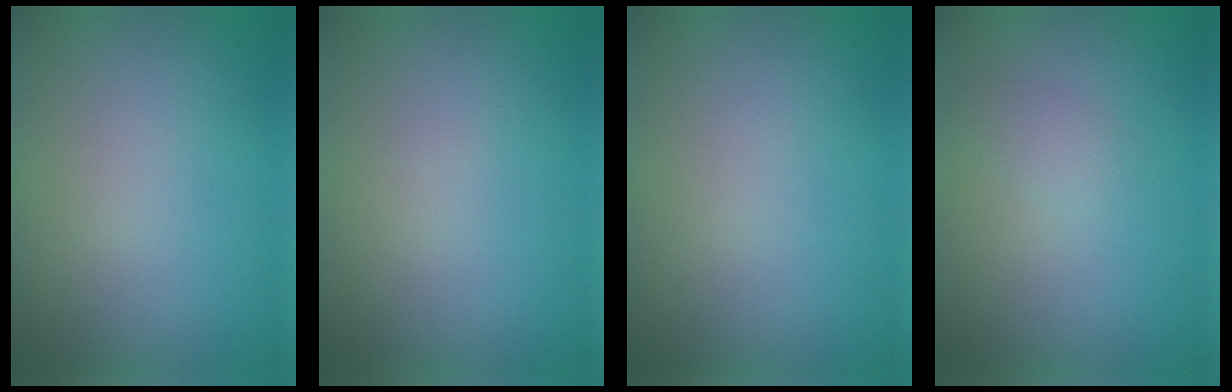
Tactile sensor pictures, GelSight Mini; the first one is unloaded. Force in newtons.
{"total": 0.0}
{"total": 0.0}
{"total": 1.3, "press": 1.3, "slide": 0.0}